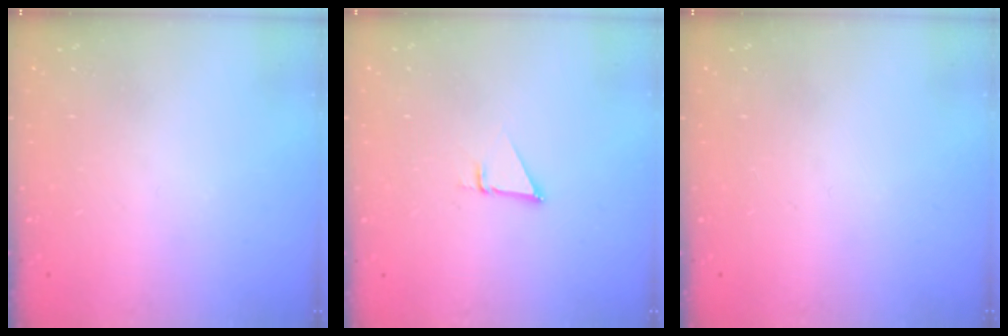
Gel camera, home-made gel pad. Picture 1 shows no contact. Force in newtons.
{"total": 1.4, "press": 1.4, "slide": 0.0}
{"total": 0.0}